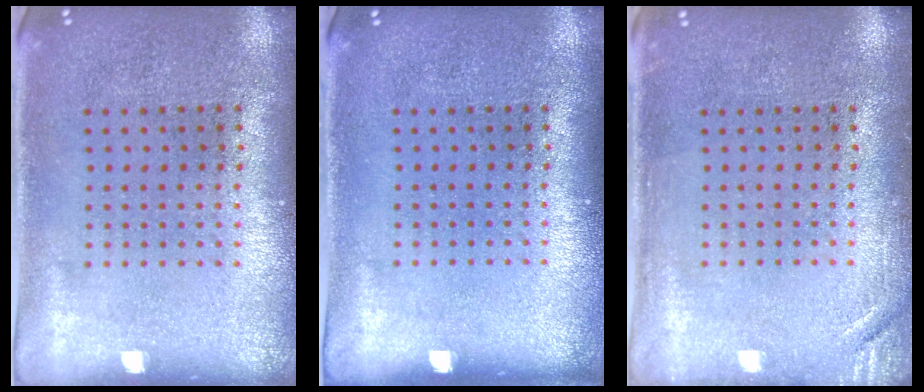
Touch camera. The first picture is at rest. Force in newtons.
{"total": 0.0}
{"total": 1.5, "press": 1.5, "slide": 0.3}